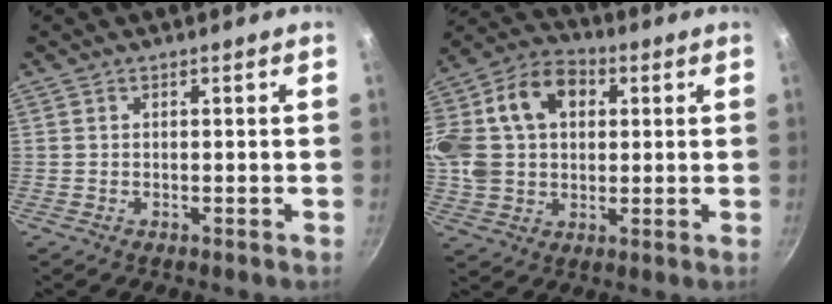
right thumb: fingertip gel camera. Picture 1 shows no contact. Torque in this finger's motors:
{"motor_torque": [1.12, 2.96, 1.13, 0.77, 0.16]}